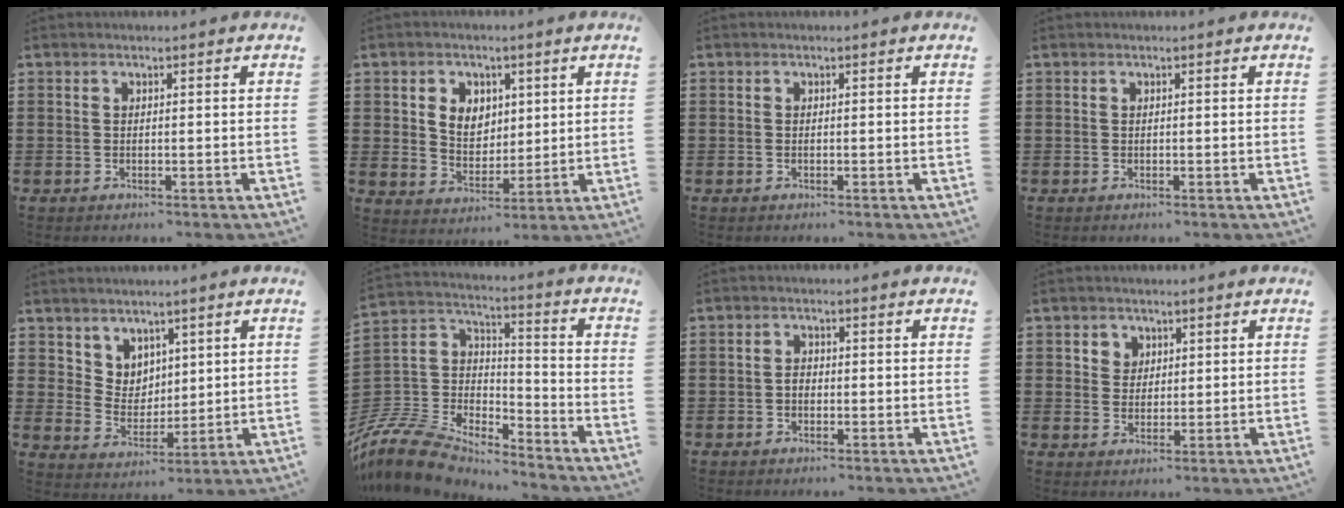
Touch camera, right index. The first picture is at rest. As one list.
[{"total": 5.3, "force": [1.8, 4.5, 2.2], "torque": [-0.055, 0.012, 0.029]}, {"total": 0.0}, {"total": 0.0}, {"total": 5.3, "force": [3.7, 3.8, -0.2], "torque": [-0.023, -0.005, 0.071]}, {"total": 10.5, "force": [-9.4, 3.7, 3.0], "torque": [-0.097, 0.002, -0.191]}, {"total": 1.5, "force": [-0.5, 1.0, 1.0], "torque": [-0.021, 0.003, -0.010]}, {"total": 2.5, "force": [1.2, 2.2, 0.2], "torque": [-0.014, 0.011, 0.021]}]